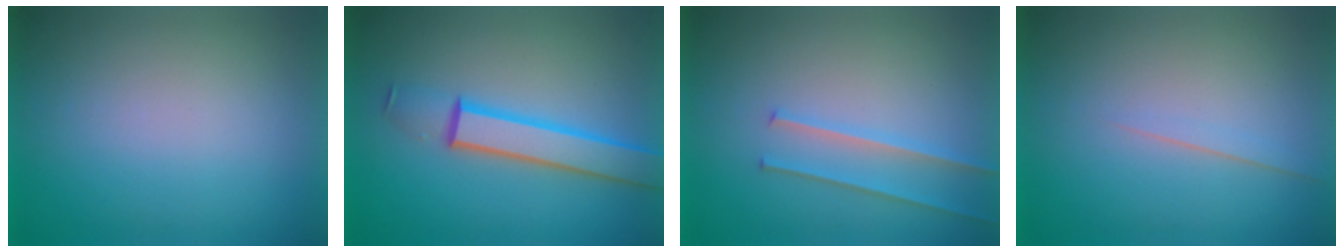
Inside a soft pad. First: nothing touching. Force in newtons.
{"total": 4.2}
{"total": 2.2}
{"total": 1.6}